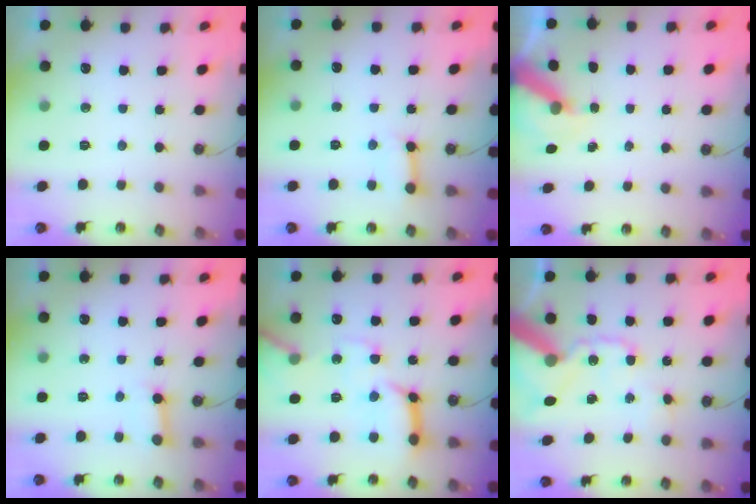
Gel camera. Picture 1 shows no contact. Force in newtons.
{"total": 6.8, "press": 6.8, "slide": 0.8}
{"total": 5.4, "press": 5.4, "slide": 0.5}
{"total": 3.8, "press": 3.8, "slide": 0.4}
{"total": 16.3, "press": 16.2, "slide": 1.8}
{"total": 17.7, "press": 17.5, "slide": 2.6}